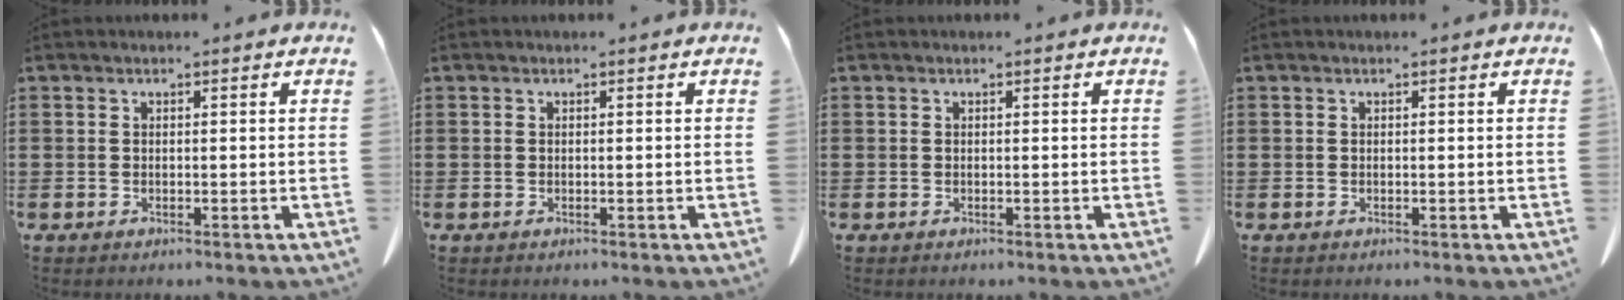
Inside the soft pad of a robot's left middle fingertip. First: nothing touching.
{"total": 0.0}
{"total": 0.0}
{"total": 0.0}